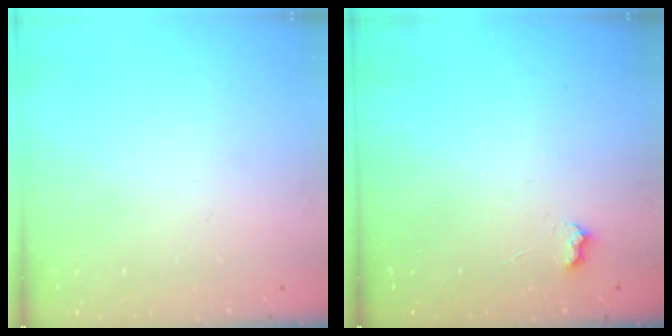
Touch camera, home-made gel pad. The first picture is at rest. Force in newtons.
{"total": 3.7, "press": 3.7, "slide": 0.6}